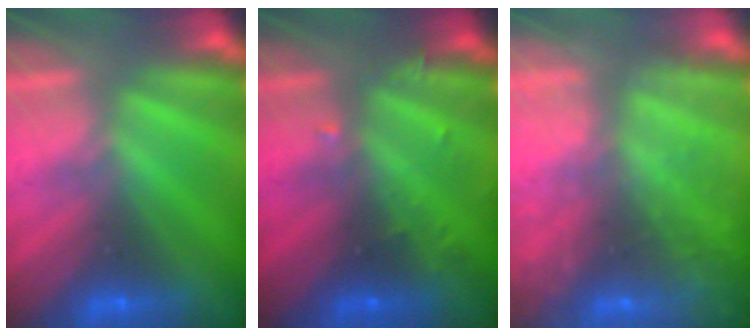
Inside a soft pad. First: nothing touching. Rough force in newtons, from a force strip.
{"total": 2.9}
{"total": 6.5}